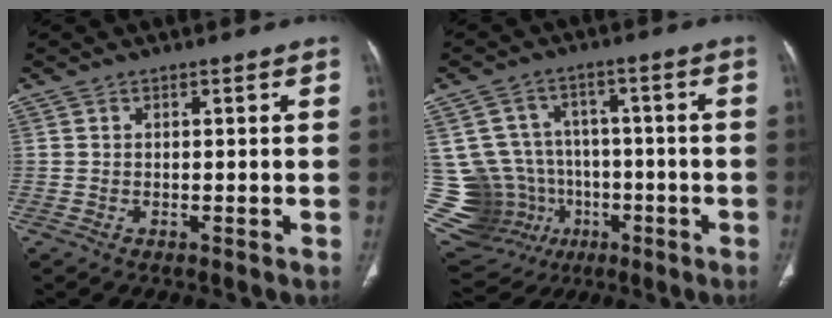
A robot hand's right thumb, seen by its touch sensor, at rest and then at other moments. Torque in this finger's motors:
{"motor_torque": [-0.20, -0.06, 0.25, -0.17, -0.25]}